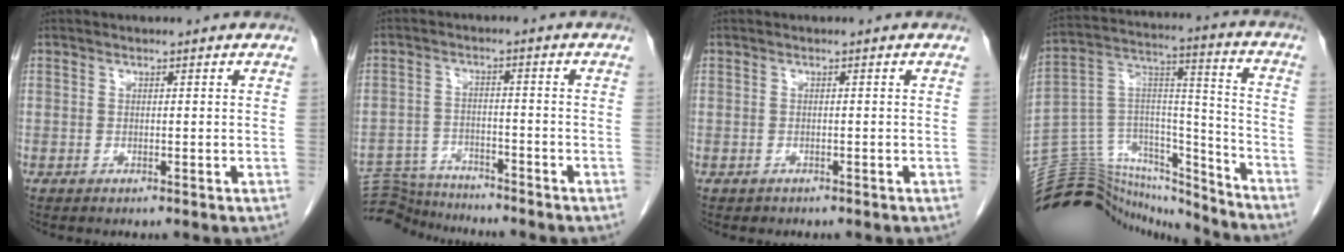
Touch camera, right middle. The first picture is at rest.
{"total": 8.6, "force": [-8.6, 0.8, 0.1], "torque": [-0.004, 0.007, -0.147]}
{"total": 0.6, "force": [-0.4, 0.4, 0.0], "torque": [-0.011, 0.002, -0.006]}
{"total": 23.9, "force": [-22.7, 5.7, 4.5], "torque": [-0.115, 0.052, -0.360]}